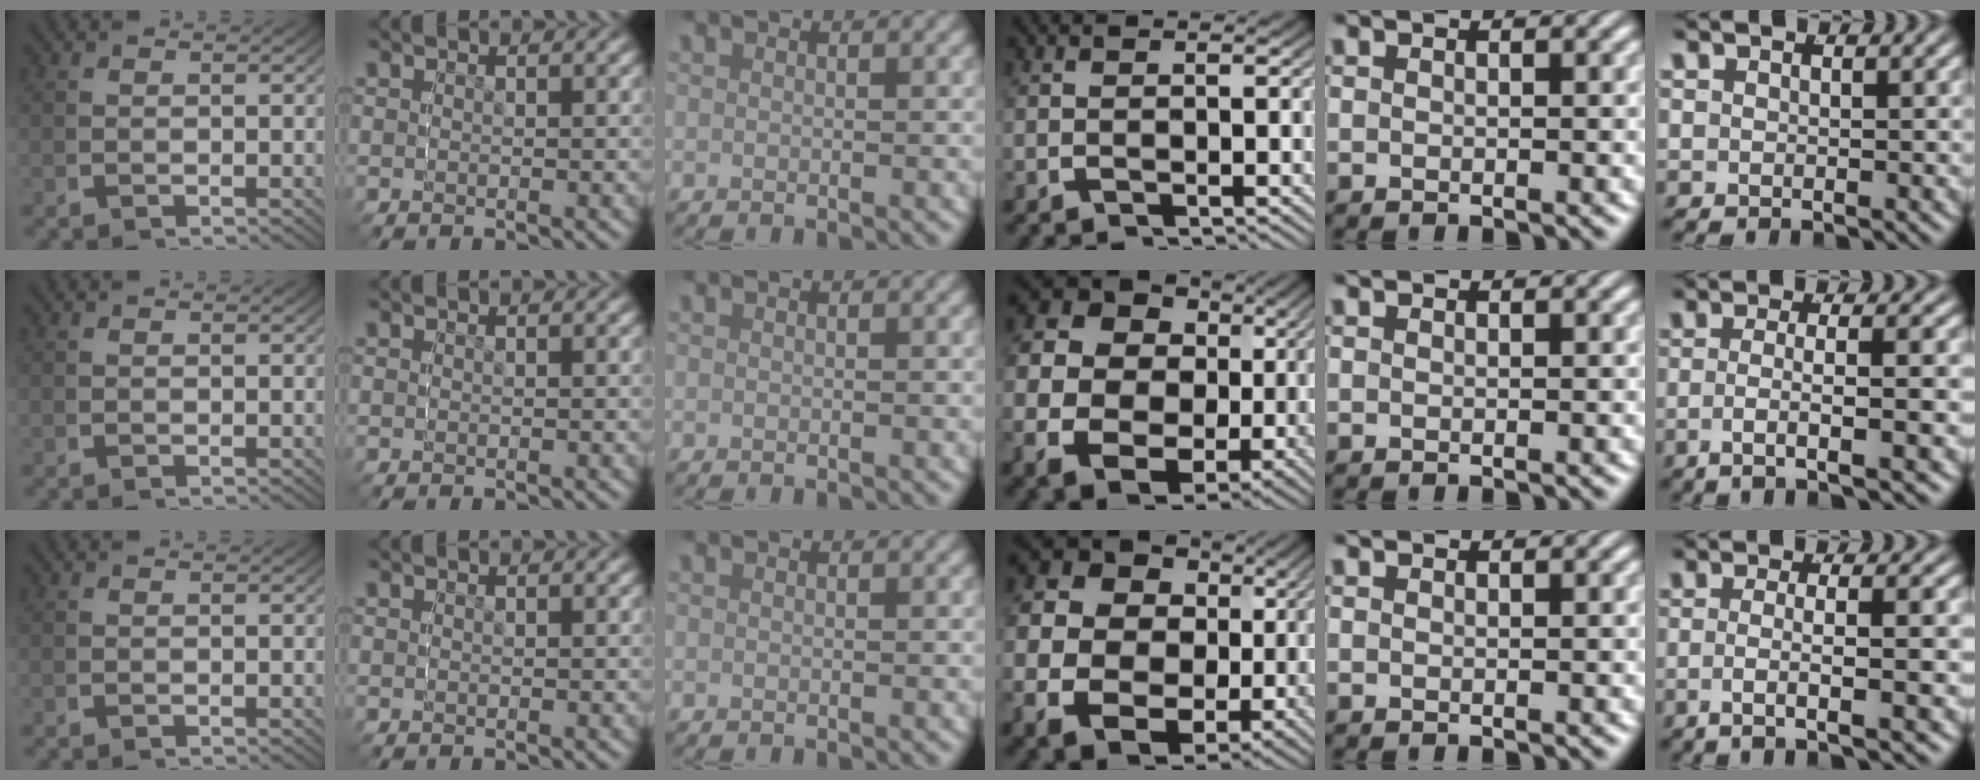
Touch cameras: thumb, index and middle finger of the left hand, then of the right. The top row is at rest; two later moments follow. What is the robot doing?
{"motion": "grasp_and_lifting", "object": "sponge"}